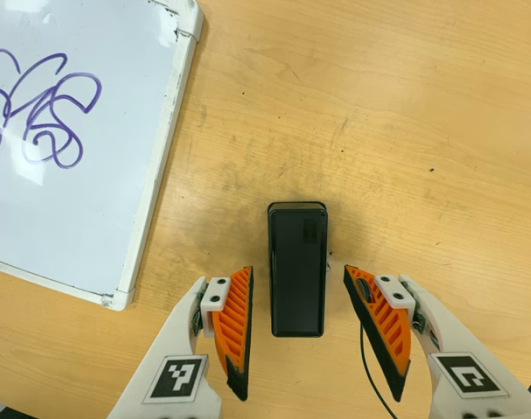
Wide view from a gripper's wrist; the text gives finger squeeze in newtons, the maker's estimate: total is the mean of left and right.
{"total": 0.0}